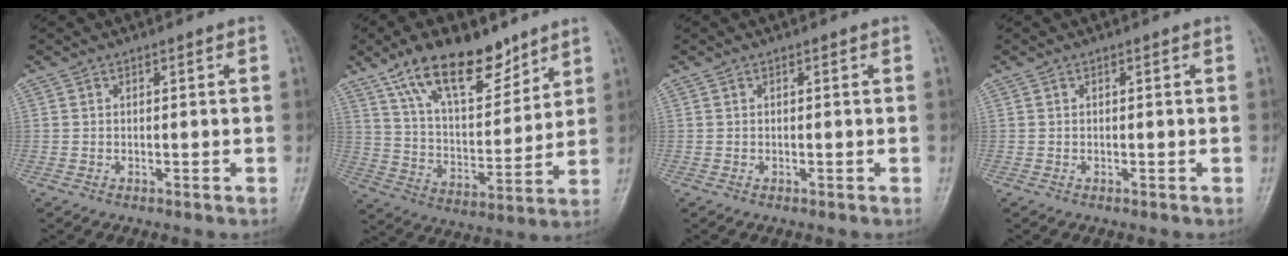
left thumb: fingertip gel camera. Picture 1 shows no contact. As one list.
[{"total": 17.1, "force": [11.4, 7.6, 10.2], "torque": [-0.132, -0.059, 0.207]}, {"total": 0.0}, {"total": 0.0}]